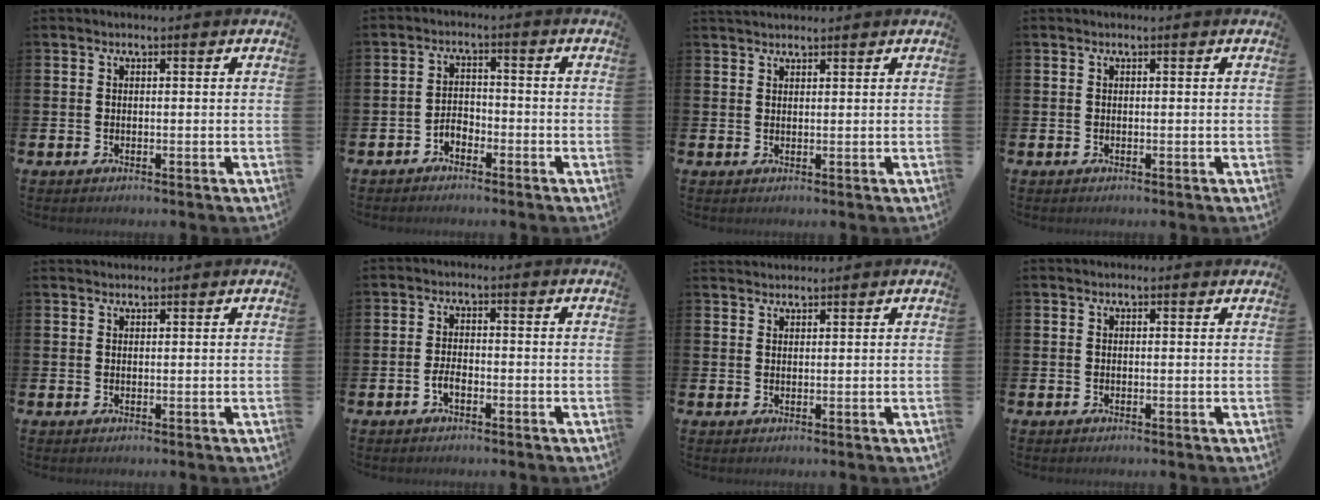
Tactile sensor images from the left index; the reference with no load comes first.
{"total": 2.3, "force": [-1.8, 1.2, 0.6], "torque": [-0.022, 0.011, -0.039]}
{"total": 1.7, "force": [1.6, 0.4, 0.2], "torque": [0.002, -0.004, 0.029]}
{"total": 0.0}
{"total": 1.1, "force": [1.0, 0.2, 0.1], "torque": [0.005, -0.002, 0.018]}
{"total": 2.1, "force": [-0.9, 1.0, 1.6], "torque": [-0.030, 0.003, -0.018]}
{"total": 1.7, "force": [1.7, 0.4, 0.0], "torque": [-0.004, -0.003, 0.032]}
{"total": 0.0}